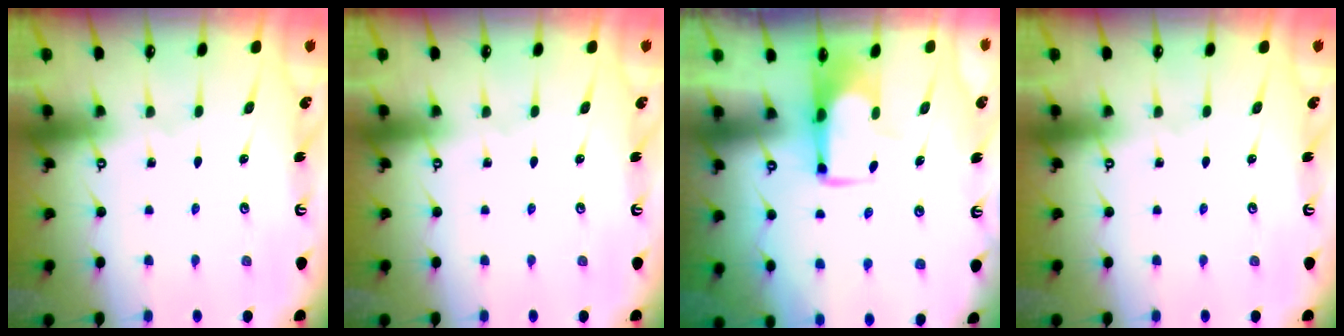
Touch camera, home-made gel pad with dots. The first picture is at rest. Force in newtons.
{"total": 0.0}
{"total": 1.7, "press": 1.6, "slide": 0.4}
{"total": 0.0}